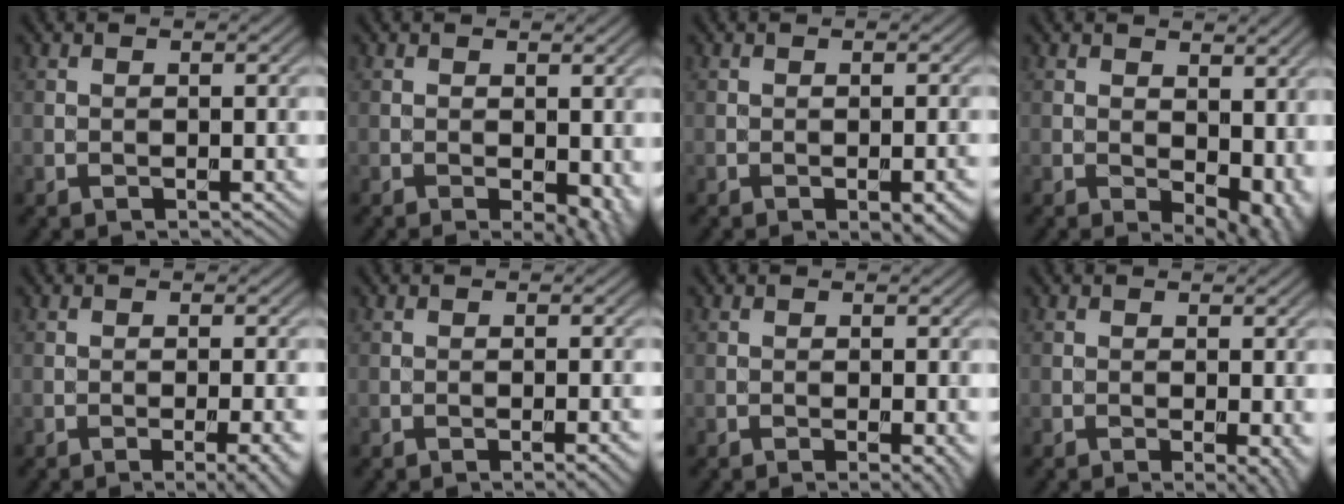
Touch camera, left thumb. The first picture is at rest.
{"total": 4.0, "force": [-1.0, 2.0, 3.3], "torque": [-0.047, -0.013, -0.010]}
{"total": 3.7, "force": [-1.9, 1.1, 2.9], "torque": [-0.039, 0.000, -0.023]}
{"total": 8.4, "force": [0.2, 5.2, 6.6], "torque": [-0.088, -0.018, 0.019]}
{"total": 4.1, "force": [-1.6, 1.0, 3.7], "torque": [-0.042, 0.001, -0.021]}
{"total": 1.8, "force": [-0.8, 0.2, 1.6], "torque": [-0.021, 0.001, -0.013]}
{"total": 1.7, "force": [-0.5, 0.2, 1.6], "torque": [-0.022, -0.003, -0.008]}
{"total": 2.4, "force": [-0.5, 0.4, 2.3], "torque": [-0.030, -0.007, -0.008]}